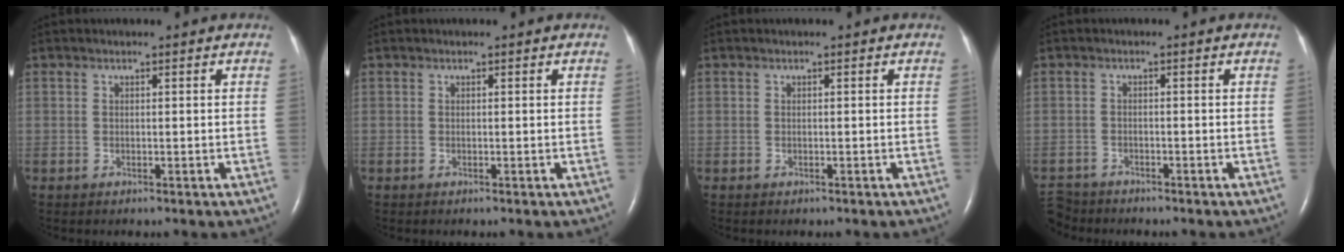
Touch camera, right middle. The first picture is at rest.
{"total": 0.0}
{"total": 0.0}
{"total": 4.6, "force": [-4.3, 1.5, -0.2], "torque": [0.001, -0.012, -0.082]}